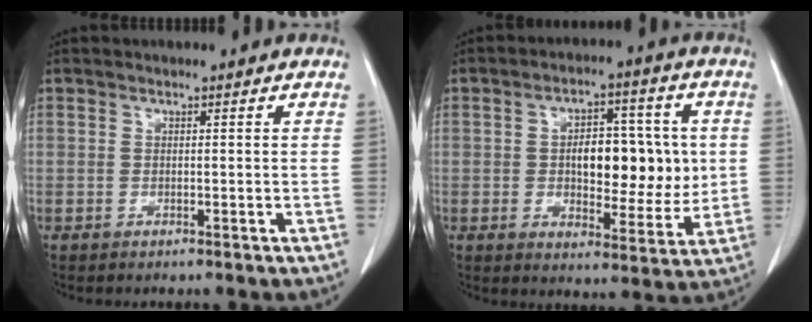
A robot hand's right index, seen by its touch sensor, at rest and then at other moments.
{"total": 11.6, "force": [0.9, 5.1, 10.4], "torque": [-0.153, 0.012, 0.020]}